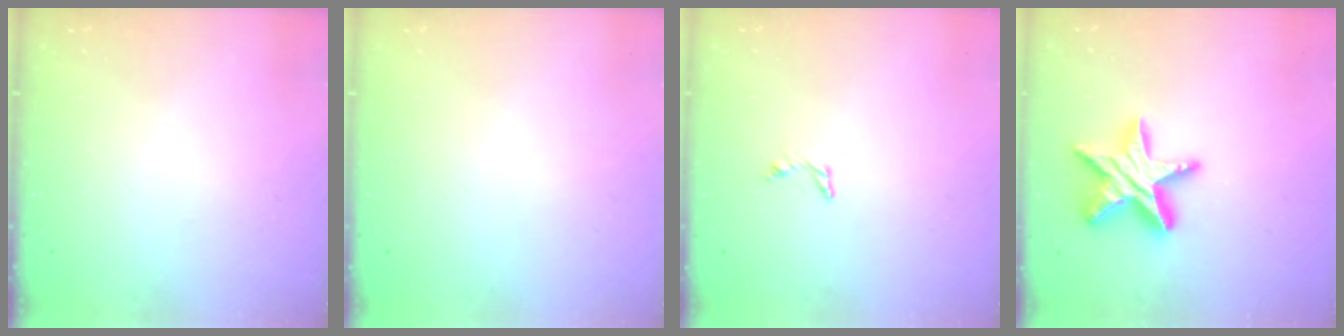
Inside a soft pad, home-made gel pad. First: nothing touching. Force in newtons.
{"total": 0.0}
{"total": 3.8, "press": 3.7, "slide": 0.4}
{"total": 14.8, "press": 14.8, "slide": 1.2}